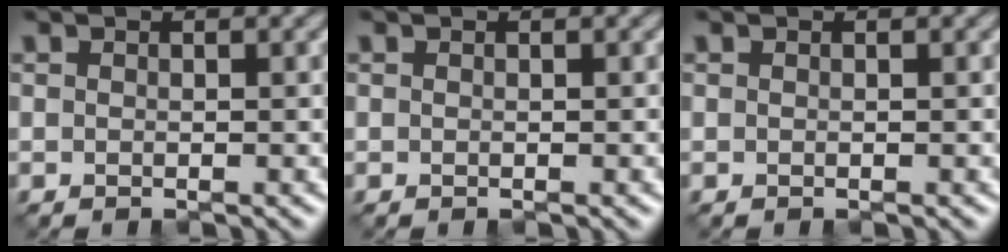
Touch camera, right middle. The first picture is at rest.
{"total": 0.0}
{"total": 0.0}